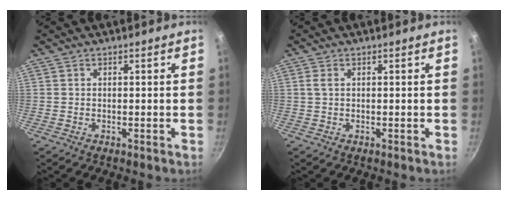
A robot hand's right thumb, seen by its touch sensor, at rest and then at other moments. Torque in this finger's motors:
{"motor_torque": [0.11, 0.29, 0.46, -0.22, 0.01]}